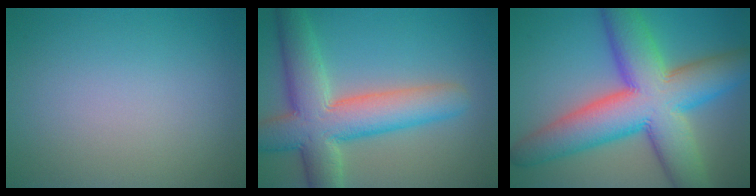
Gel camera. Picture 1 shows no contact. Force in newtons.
{"total": 9.3, "press": 9.2, "slide": 0.5}
{"total": 13.5, "press": 13.5, "slide": 0.3}